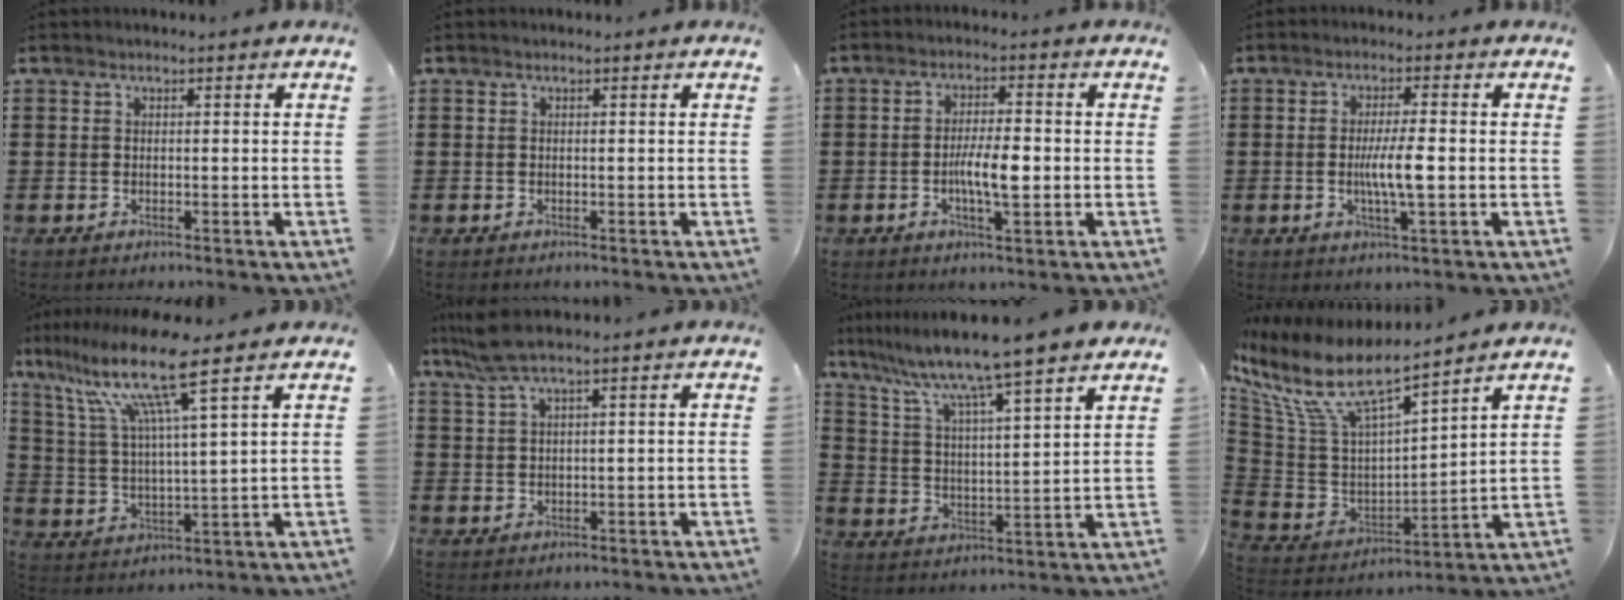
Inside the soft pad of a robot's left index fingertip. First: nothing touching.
{"total": 0.0}
{"total": 5.9, "force": [-0.8, 1.6, 5.6], "torque": [-0.096, 0.000, -0.020]}
{"total": 5.5, "force": [-0.5, 0.8, 5.4], "torque": [-0.102, -0.002, -0.013]}
{"total": 11.3, "force": [8.1, 0.1, 7.9], "torque": [-0.181, -0.040, 0.130]}
{"total": 4.3, "force": [2.9, 0.3, 3.2], "torque": [-0.068, 0.002, 0.054]}
{"total": 8.9, "force": [7.7, -0.8, 4.3], "torque": [-0.115, -0.053, 0.124]}
{"total": 10.9, "force": [6.7, 3.2, 7.9], "torque": [-0.178, -0.043, 0.112]}